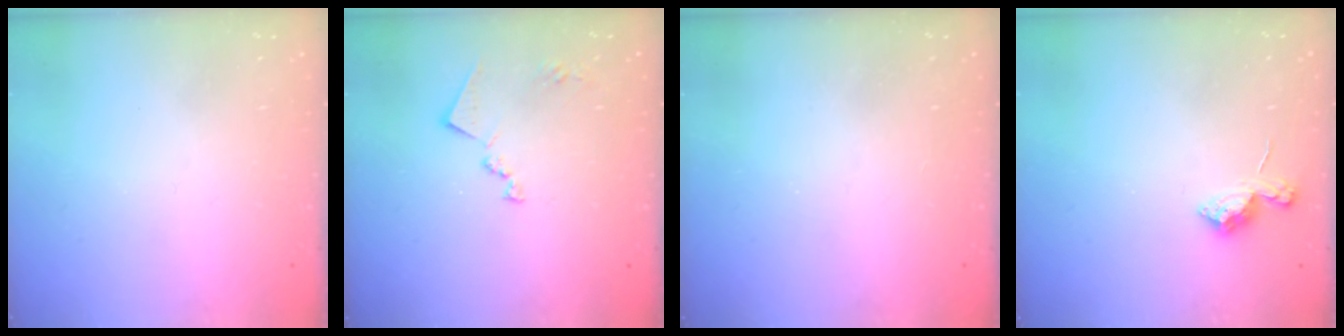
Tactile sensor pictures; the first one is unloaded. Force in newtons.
{"total": 11.6, "press": 11.6, "slide": 0.7}
{"total": 4.3, "press": 4.3, "slide": 0.6}
{"total": 8.0, "press": 8.0, "slide": 0.6}